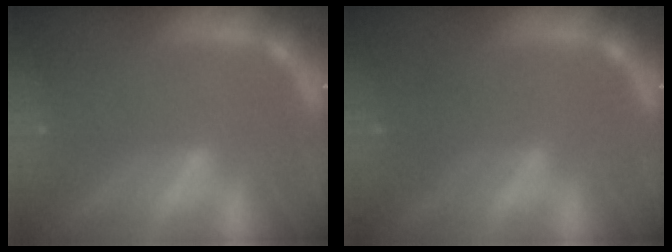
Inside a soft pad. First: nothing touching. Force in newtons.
{"total": 2.0}